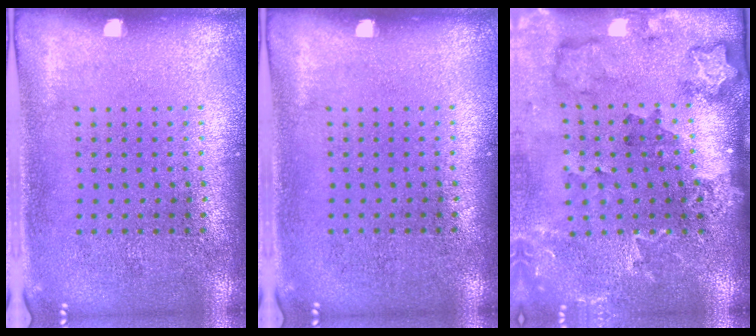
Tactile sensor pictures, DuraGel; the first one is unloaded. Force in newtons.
{"total": 0.0}
{"total": 2.1, "press": 2.0, "slide": 0.7}